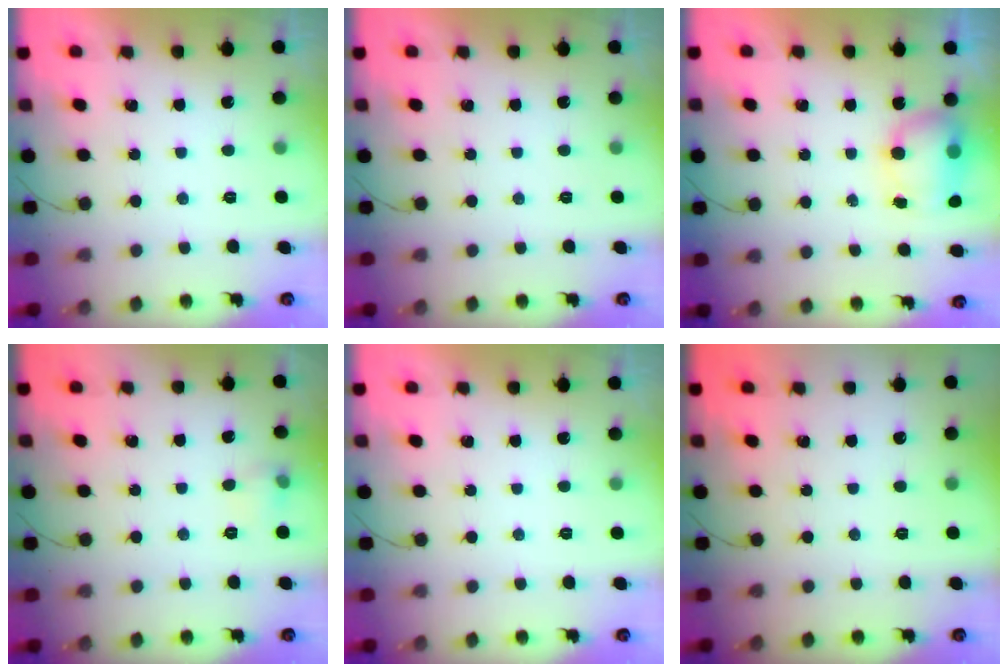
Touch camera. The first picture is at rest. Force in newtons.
{"total": 0.0}
{"total": 7.0, "press": 6.9, "slide": 1.3}
{"total": 4.8, "press": 4.7, "slide": 1.2}
{"total": 0.0}
{"total": 0.0}